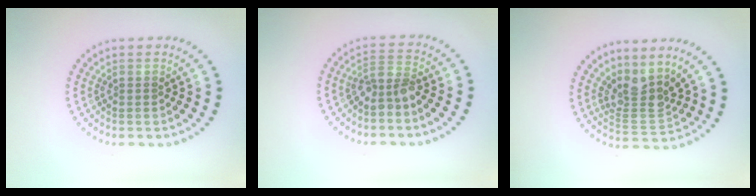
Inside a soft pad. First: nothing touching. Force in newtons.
{"total": 2.4, "press": 2.0, "slide": 1.4}
{"total": 3.3, "press": 2.6, "slide": 2.1}